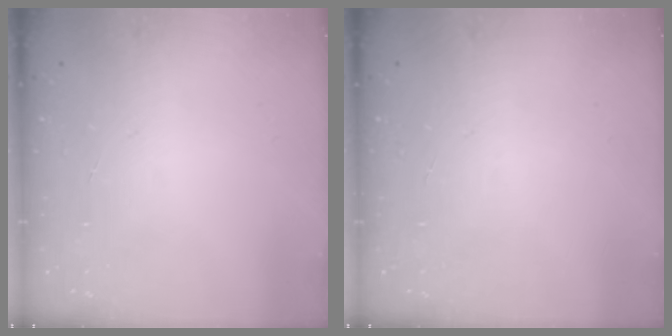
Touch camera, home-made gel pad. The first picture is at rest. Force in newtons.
{"total": 0.0}